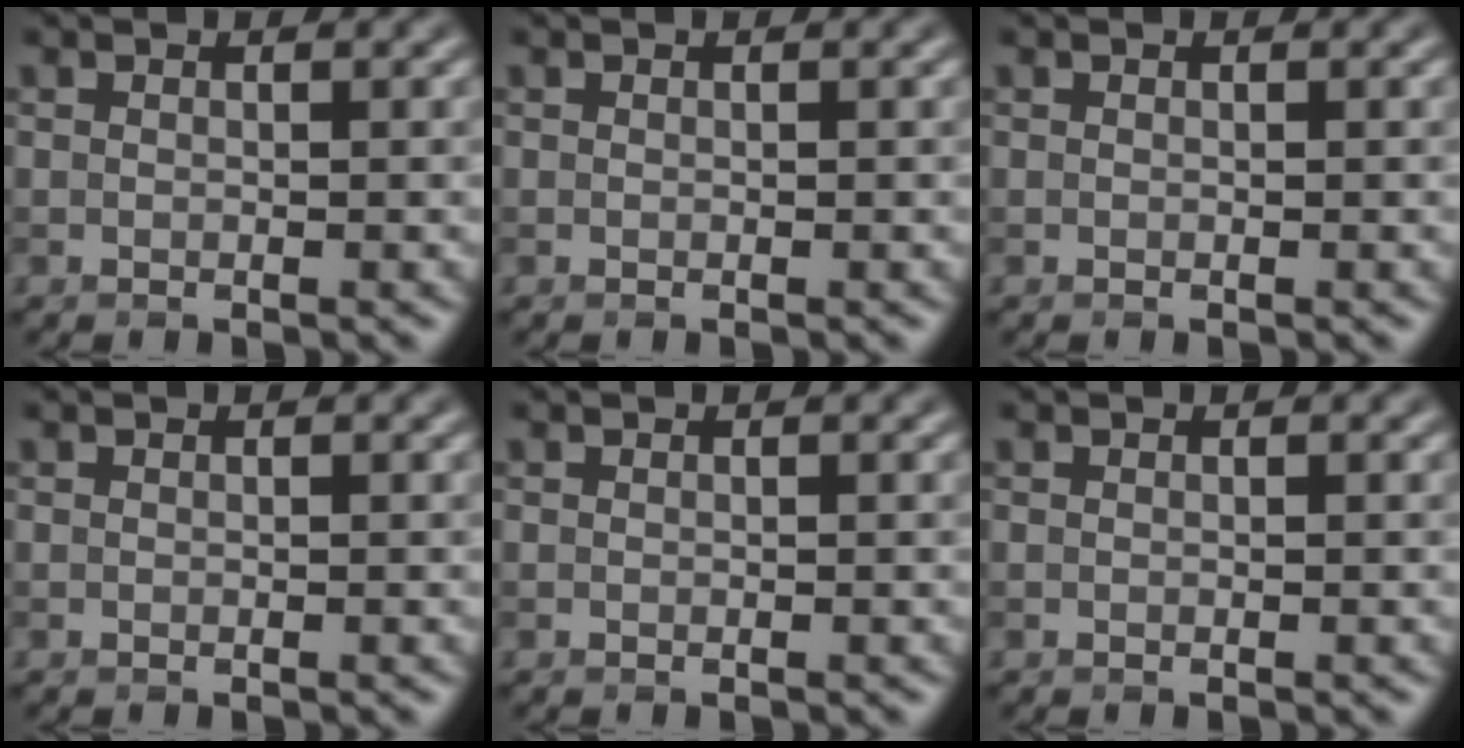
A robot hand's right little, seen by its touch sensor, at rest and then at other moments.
{"total": 0.0}
{"total": 0.0}
{"total": 0.0}
{"total": 0.0}
{"total": 0.0}